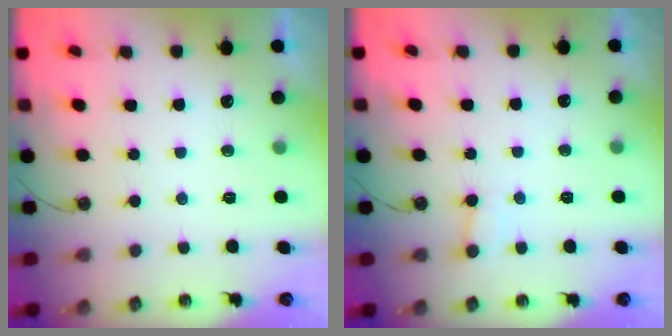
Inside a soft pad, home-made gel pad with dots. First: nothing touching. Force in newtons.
{"total": 4.9, "press": 4.9, "slide": 0.3}